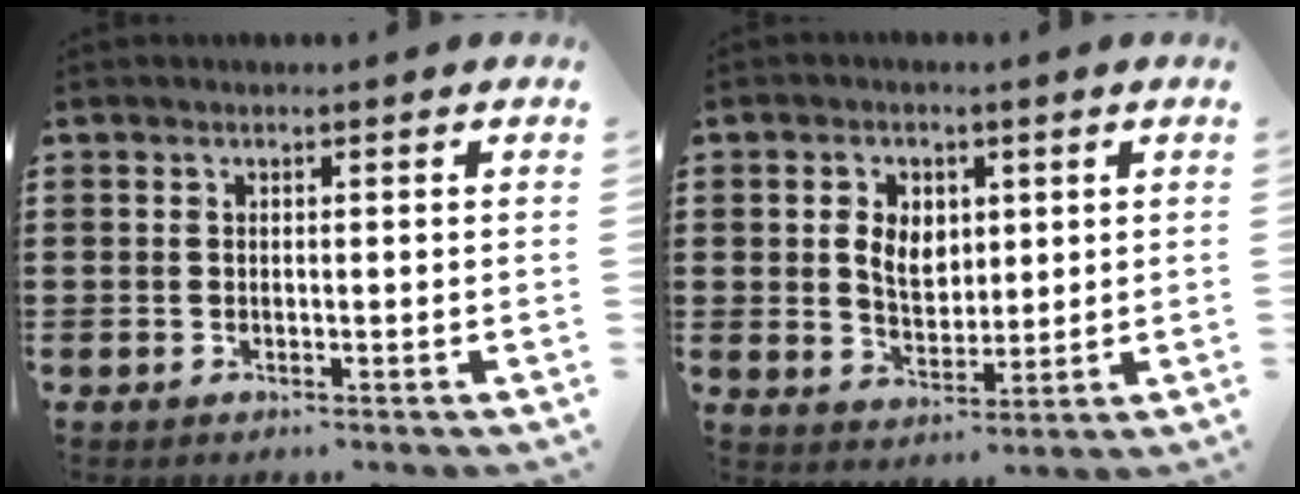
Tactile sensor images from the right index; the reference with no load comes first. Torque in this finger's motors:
{"motor_torque": [0.21, 0.17, 0.25, 0.08]}